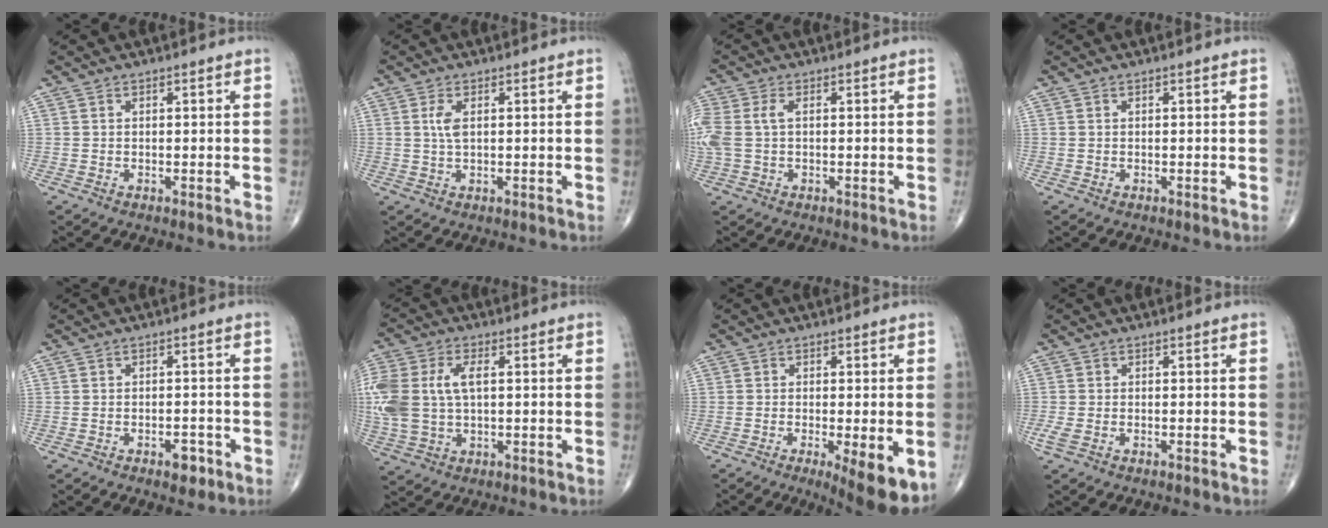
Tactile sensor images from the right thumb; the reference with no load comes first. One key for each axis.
{"total": 2.7, "fx": 0.7, "fy": 1.0, "fz": 2.4, "tx": -0.055, "ty": -0.001, "tz": 0.017}
{"total": 6.7, "fx": 0.7, "fy": 4.0, "fz": 5.4, "tx": -0.167, "ty": 0.021, "tz": 0.019}
{"total": 0.0}
{"total": 3.1, "fx": -1.7, "fy": 1.5, "fz": 2.0, "tx": -0.017, "ty": 0.009, "tz": -0.020}
{"total": 14.7, "fx": 1.7, "fy": 8.7, "fz": 11.7, "tx": -0.297, "ty": 0.010, "tz": 0.037}
{"total": 9.3, "fx": -3.5, "fy": 2.3, "fz": 8.3, "tx": -0.113, "ty": -0.019, "tz": -0.048}
{"total": 1.7, "fx": -0.6, "fy": 0.9, "fz": 1.3, "tx": -0.044, "ty": -0.001, "tz": -0.014}